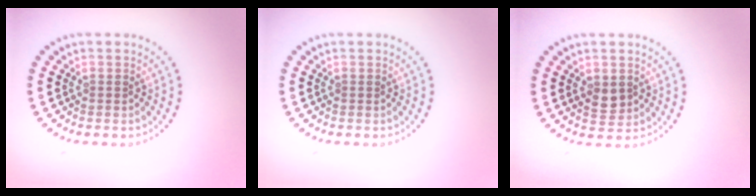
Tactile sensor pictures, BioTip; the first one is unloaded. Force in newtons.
{"total": 0.0}
{"total": 1.8, "press": 1.7, "slide": 0.3}